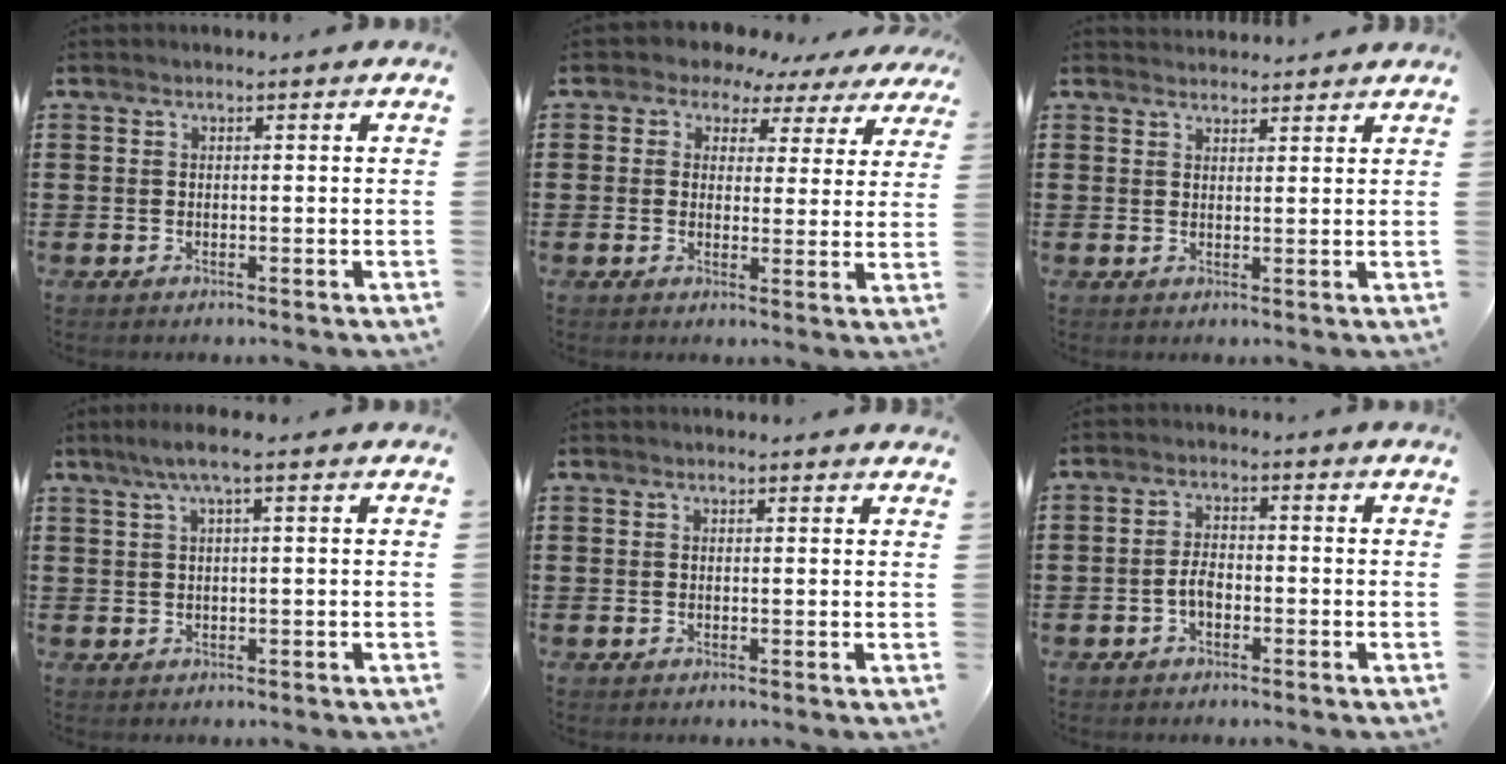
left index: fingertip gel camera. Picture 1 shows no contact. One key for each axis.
{"total": 3.6, "fx": 2.7, "fy": 2.2, "fz": 0.8, "tx": -0.037, "ty": -0.010, "tz": 0.044}
{"total": 2.0, "fx": 2.0, "fy": 0.2, "fz": -0.2, "tx": -0.003, "ty": -0.002, "tz": 0.038}
{"total": 2.9, "fx": 1.2, "fy": 0.0, "fz": 2.6, "tx": -0.053, "ty": 0.001, "tz": 0.019}
{"total": 0.5, "fx": 0.5, "fy": 0.0, "fz": 0.1, "tx": -0.004, "ty": -0.002, "tz": 0.009}
{"total": 2.8, "fx": -1.0, "fy": 1.4, "fz": 2.2, "tx": -0.058, "ty": 0.000, "tz": -0.025}